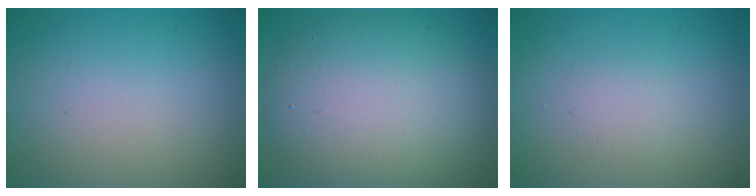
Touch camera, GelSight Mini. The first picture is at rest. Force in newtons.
{"total": 10.7, "press": 10.7, "slide": 0.4}
{"total": 1.3, "press": 1.3, "slide": 0.1}